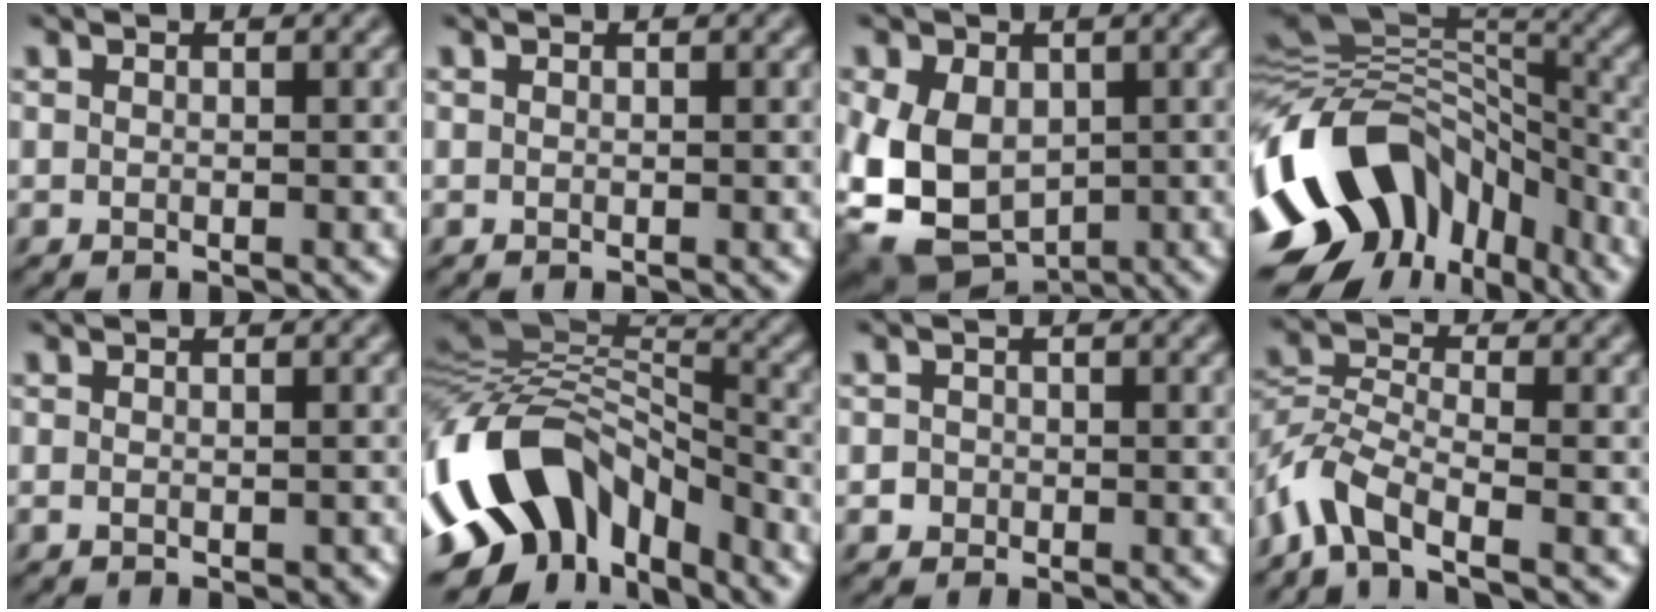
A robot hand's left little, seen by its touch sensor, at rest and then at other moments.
{"total": 0.0}
{"total": 10.7, "force": [-1.7, 7.9, 7.0], "torque": [-0.146, -0.019, -0.013]}
{"total": 14.9, "force": [-6.5, 10.3, 8.7], "torque": [-0.178, 0.016, -0.120]}
{"total": 0.7, "force": [-0.3, 0.4, 0.5], "torque": [-0.011, -0.003, -0.004]}
{"total": 12.0, "force": [-5.6, 7.5, 7.4], "torque": [-0.137, 0.018, -0.115]}
{"total": 1.0, "force": [-0.3, 1.0, 0.1], "torque": [0.009, 0.000, -0.006]}
{"total": 4.5, "force": [-3.4, 1.5, 2.7], "torque": [-0.062, 0.002, -0.080]}